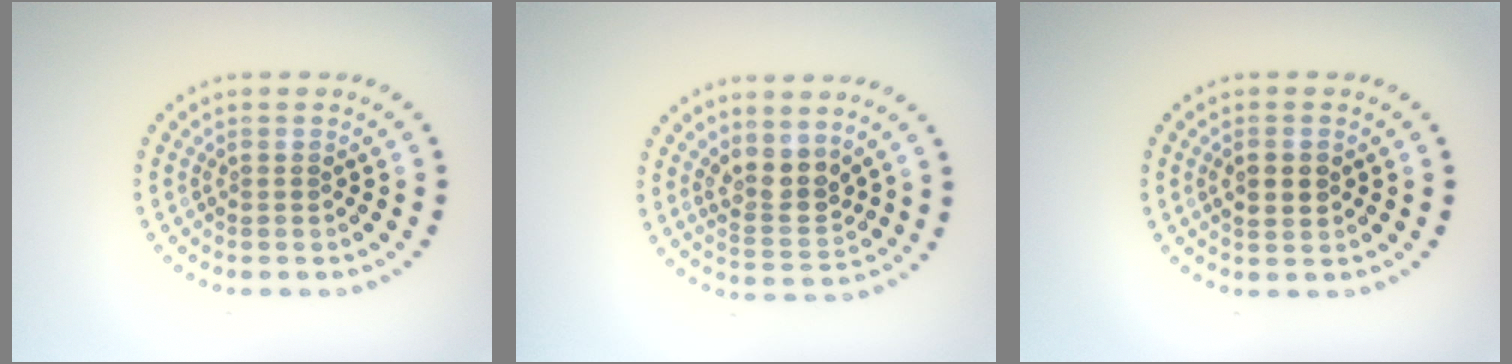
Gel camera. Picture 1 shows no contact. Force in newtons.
{"total": 3.2, "press": 2.8, "slide": 1.5}
{"total": 1.7, "press": 1.7, "slide": 0.1}